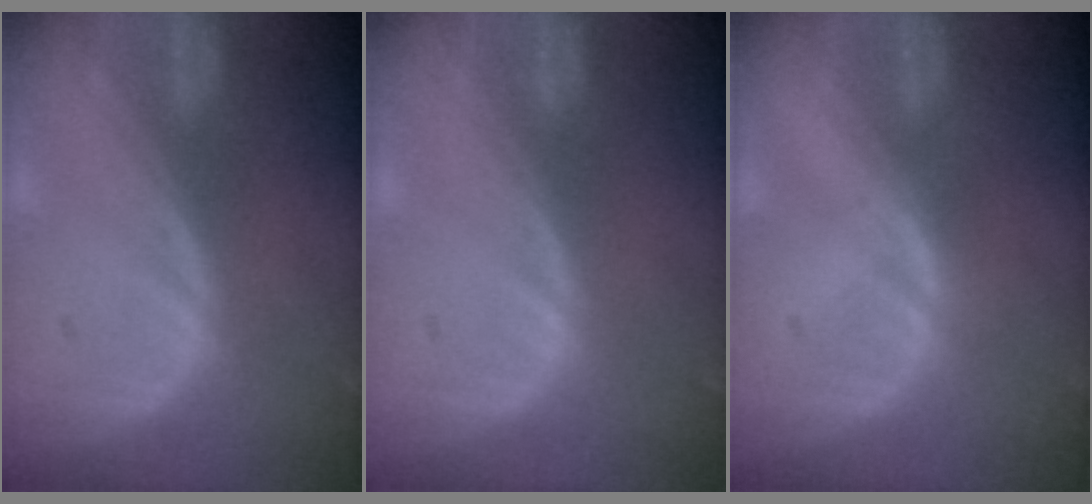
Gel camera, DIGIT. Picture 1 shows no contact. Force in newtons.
{"total": 0.7, "press": 0.1, "slide": 0.7}
{"total": 0.6, "press": 0.6, "slide": 0.1}